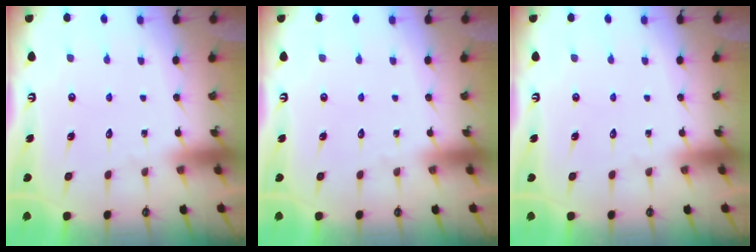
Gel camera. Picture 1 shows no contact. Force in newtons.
{"total": 0.0}
{"total": 0.0}